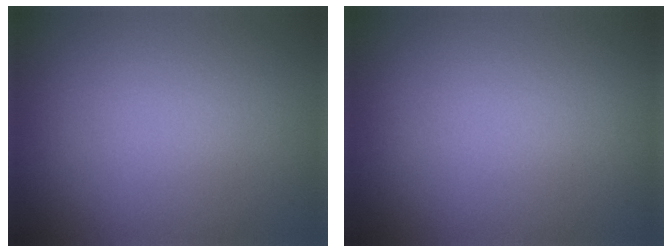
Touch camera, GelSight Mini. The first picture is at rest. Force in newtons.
{"total": 0.0}